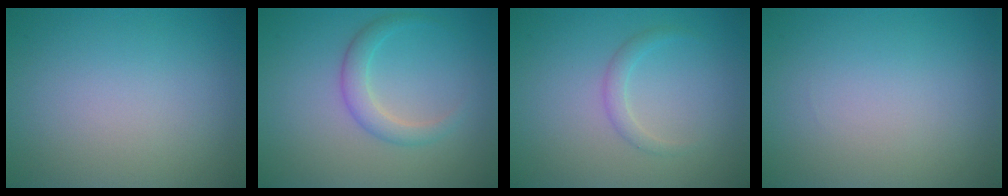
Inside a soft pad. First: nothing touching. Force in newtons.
{"total": 2.2, "press": 2.2, "slide": 0.1}
{"total": 1.2, "press": 1.2, "slide": 0.0}
{"total": 0.0}